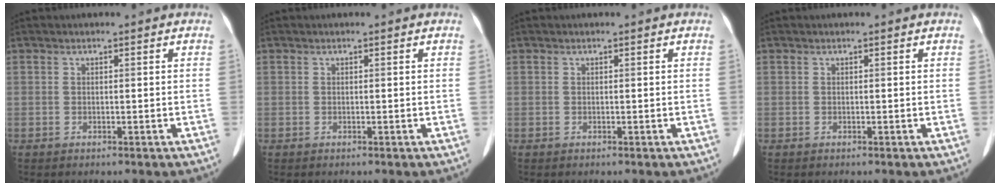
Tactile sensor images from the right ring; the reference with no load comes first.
{"total": 0.0}
{"total": 0.0}
{"total": 0.0}